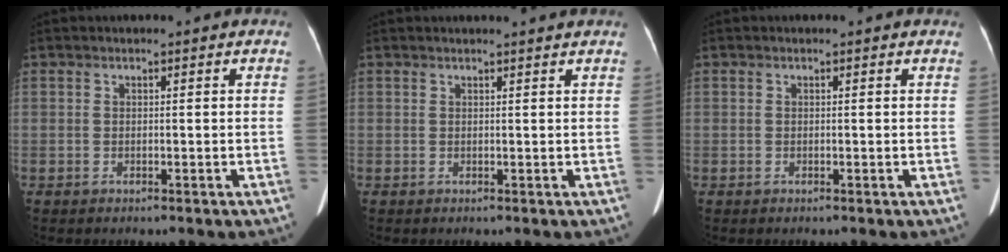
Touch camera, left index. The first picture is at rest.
{"total": 2.6, "force": [2.5, -0.4, 0.7], "torque": [-0.013, 0.004, 0.029]}
{"total": 1.4, "force": [1.4, 0.2, 0.4], "torque": [-0.012, 0.009, 0.009]}